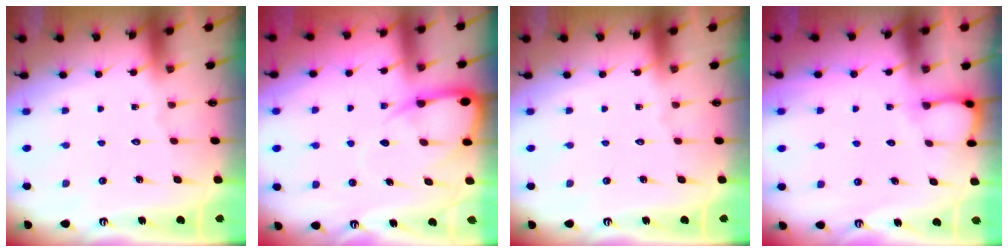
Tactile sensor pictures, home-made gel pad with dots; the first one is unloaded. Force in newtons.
{"total": 7.3, "press": 7.2, "slide": 0.9}
{"total": 0.0}
{"total": 2.6, "press": 2.6, "slide": 0.3}